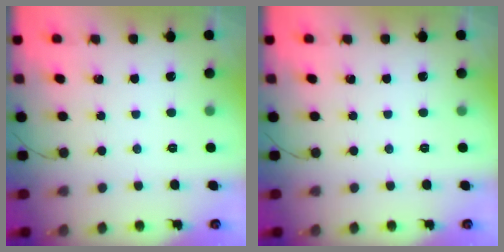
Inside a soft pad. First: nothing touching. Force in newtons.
{"total": 0.0}